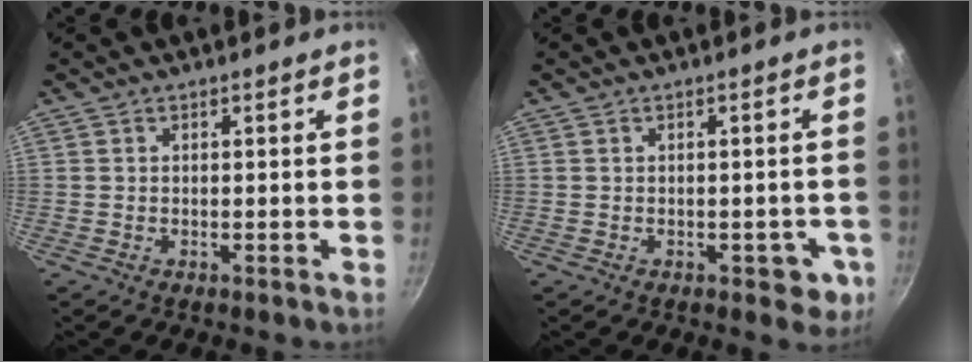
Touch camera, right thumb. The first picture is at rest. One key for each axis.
{"total": 4.4, "fx": -1.3, "fy": 2.7, "fz": 3.2, "tx": -0.005, "ty": 0.013, "tz": -0.009}